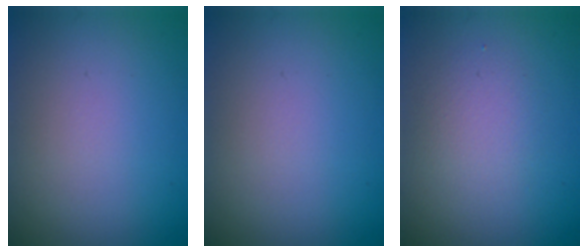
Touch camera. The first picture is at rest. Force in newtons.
{"total": 0.0}
{"total": 2.2, "press": 2.2, "slide": 0.1}